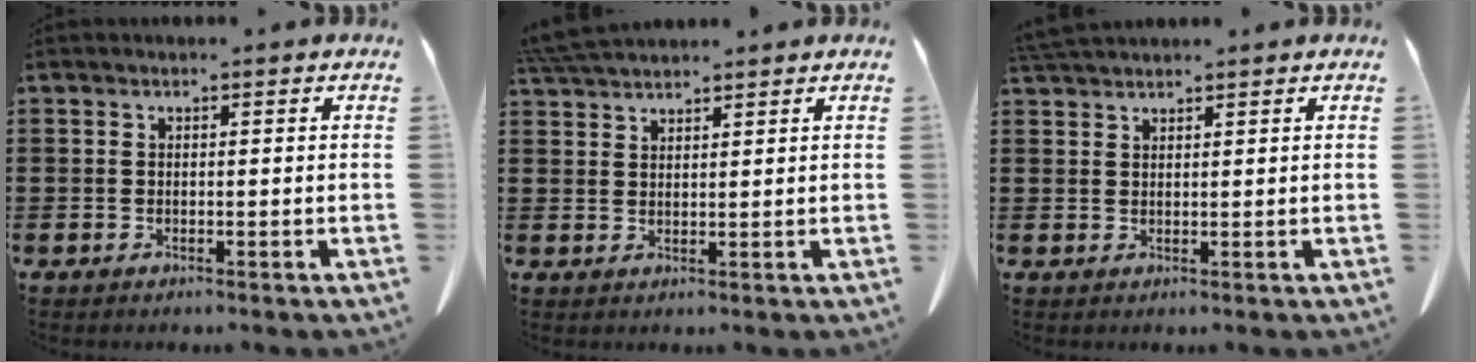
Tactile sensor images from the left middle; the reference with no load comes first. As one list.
[{"total": 4.1, "force": [4.0, 0.4, 1.2], "torque": [-0.034, -0.005, 0.076]}, {"total": 2.4, "force": [2.2, 0.3, 0.7], "torque": [-0.020, -0.001, 0.044]}]